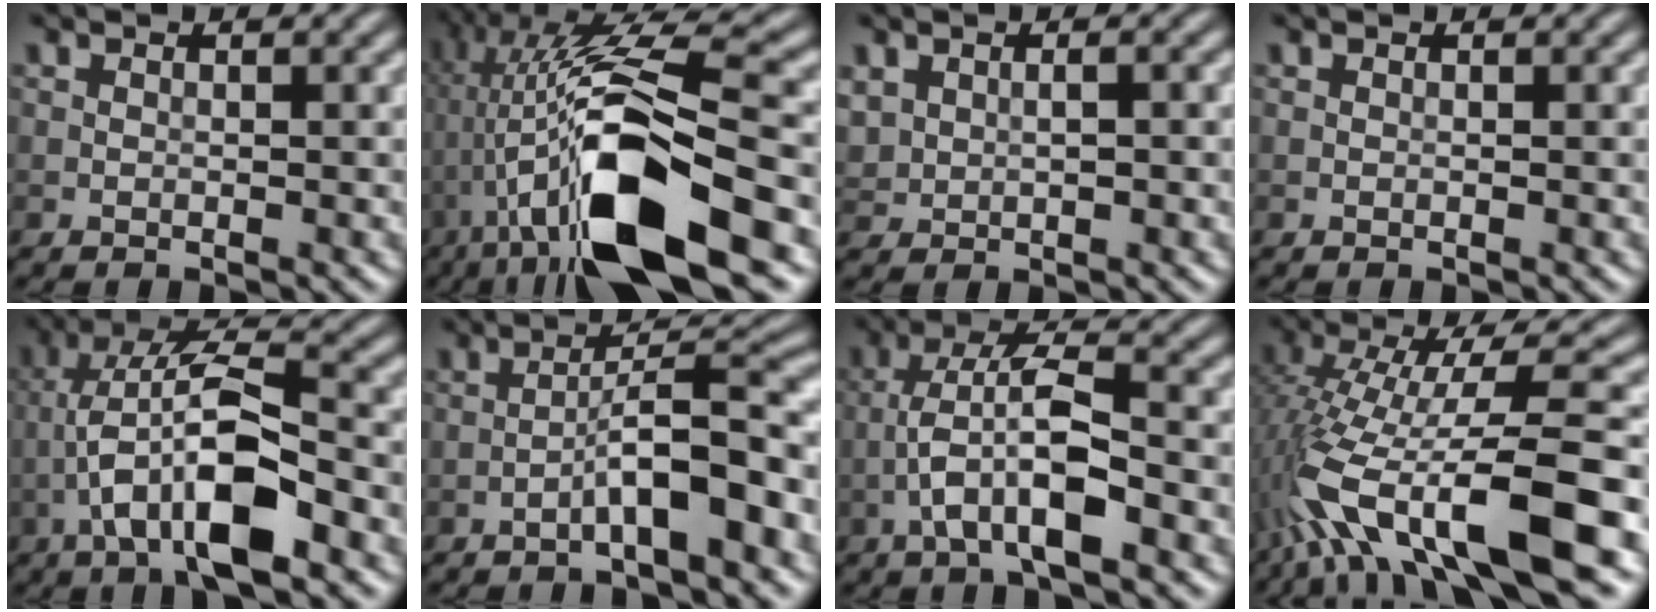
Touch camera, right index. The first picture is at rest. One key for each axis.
{"total": 14.4, "fx": -3.8, "fy": 3.8, "fz": 13.3, "tx": -0.254, "ty": 0.014, "tz": -0.061}
{"total": 1.9, "fx": 0.4, "fy": 1.3, "fz": 1.3, "tx": -0.029, "ty": -0.001, "tz": 0.014}
{"total": 0.0}
{"total": 9.1, "fx": -3.0, "fy": 2.8, "fz": 8.2, "tx": -0.161, "ty": 0.014, "tz": -0.059}
{"total": 5.8, "fx": -2.6, "fy": 0.8, "fz": 5.1, "tx": -0.080, "ty": 0.027, "tz": -0.045}
{"total": 6.5, "fx": -2.4, "fy": 1.5, "fz": 5.9, "tx": -0.112, "ty": 0.012, "tz": -0.048}
{"total": 12.7, "fx": -5.1, "fy": 3.2, "fz": 11.2, "tx": -0.203, "ty": 0.013, "tz": -0.087}